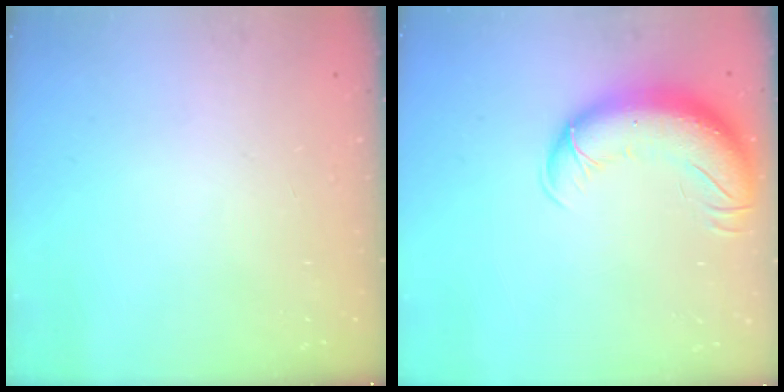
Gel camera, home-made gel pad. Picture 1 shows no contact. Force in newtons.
{"total": 13.6, "press": 13.1, "slide": 3.4}